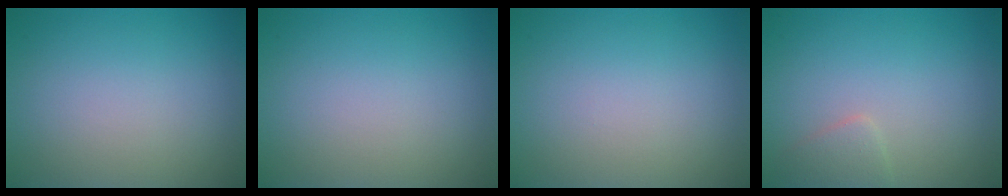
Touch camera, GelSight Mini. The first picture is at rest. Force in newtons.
{"total": 0.0}
{"total": 0.0}
{"total": 1.4, "press": 1.4, "slide": 0.1}